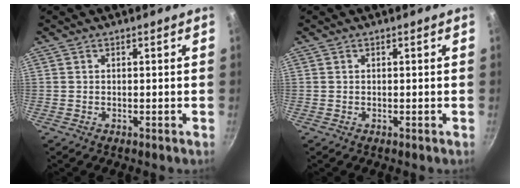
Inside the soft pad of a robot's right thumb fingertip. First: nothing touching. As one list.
[{"total": 0.0}]